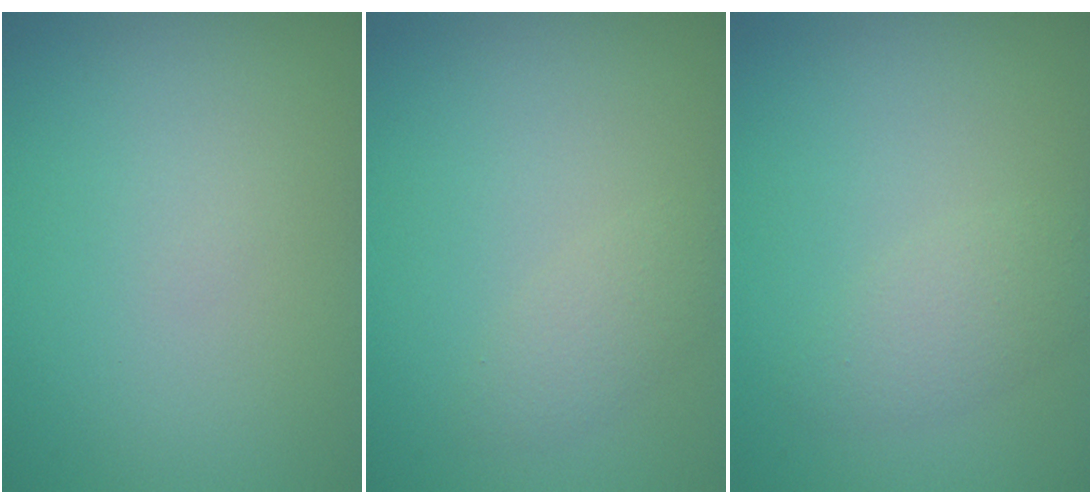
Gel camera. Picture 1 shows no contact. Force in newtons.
{"total": 1.7, "press": 1.7, "slide": 0.1}
{"total": 2.2, "press": 2.2, "slide": 0.1}